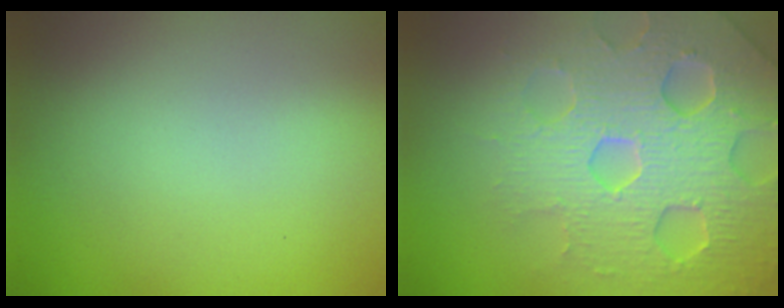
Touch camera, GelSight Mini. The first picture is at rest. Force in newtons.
{"total": 7.3, "press": 7.2, "slide": 1.5}